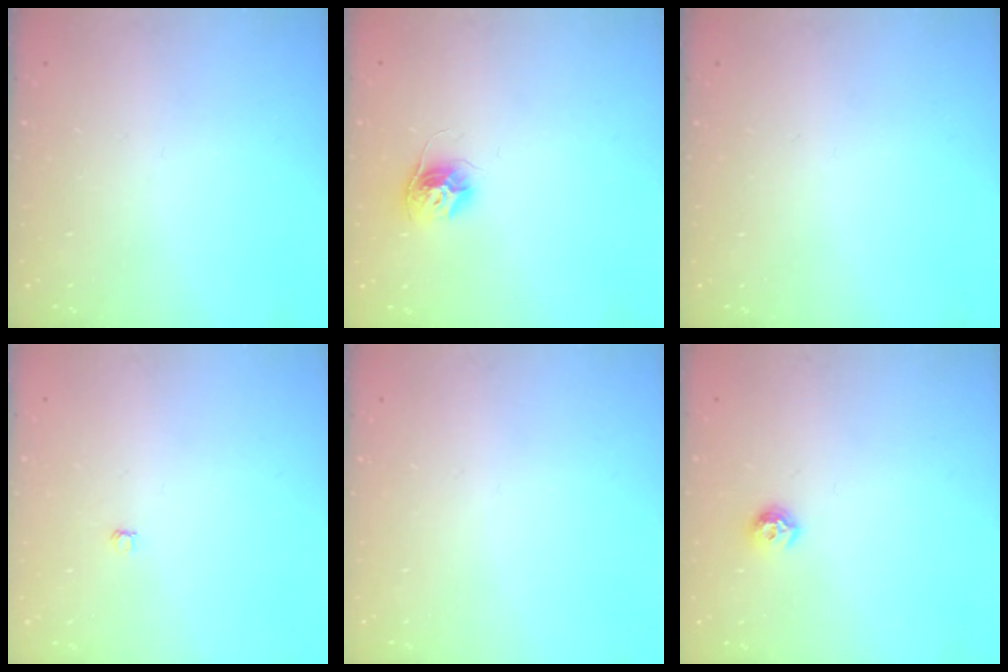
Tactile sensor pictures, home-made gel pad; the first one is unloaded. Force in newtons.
{"total": 10.0, "press": 10.0, "slide": 0.6}
{"total": 0.0}
{"total": 3.0, "press": 3.0, "slide": 0.3}
{"total": 0.0}
{"total": 7.2, "press": 7.1, "slide": 1.0}